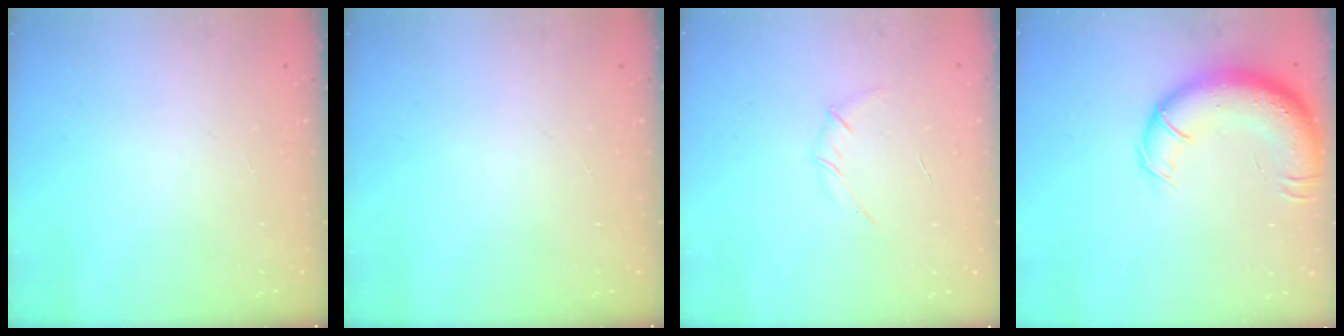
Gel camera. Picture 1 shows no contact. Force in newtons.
{"total": 0.0}
{"total": 4.5, "press": 4.3, "slide": 1.3}
{"total": 16.1, "press": 15.6, "slide": 3.8}